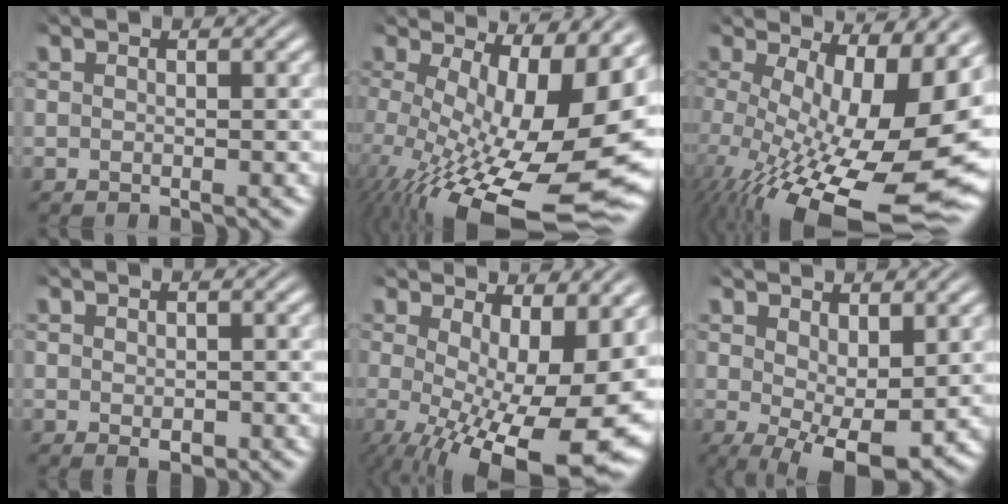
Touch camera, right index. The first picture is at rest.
{"total": 13.6, "force": [-4.8, 5.8, 11.3], "torque": [-0.192, -0.057, -0.039]}
{"total": 13.5, "force": [-4.8, 5.8, 11.2], "torque": [-0.192, -0.057, -0.038]}
{"total": 1.4, "force": [-0.4, 1.0, 0.9], "torque": [-0.019, -0.013, 0.001]}
{"total": 10.4, "force": [-3.0, 4.2, 9.0], "torque": [-0.125, -0.049, -0.018]}
{"total": 5.1, "force": [-1.7, 1.7, 4.5], "torque": [-0.062, -0.031, -0.009]}